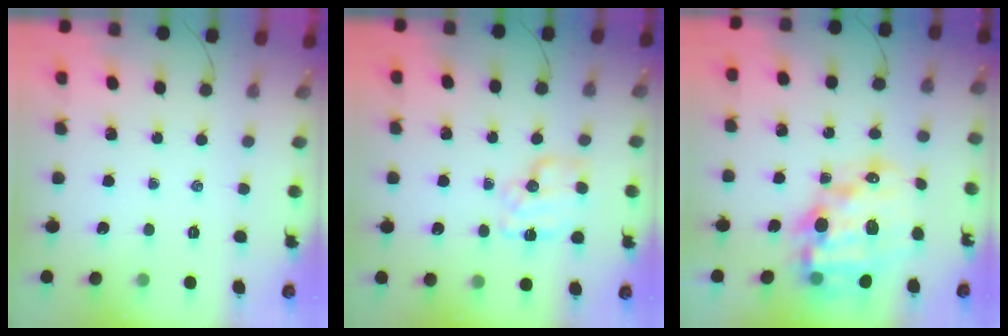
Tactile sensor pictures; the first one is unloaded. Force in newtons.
{"total": 9.7, "press": 9.7, "slide": 0.2}
{"total": 19.2, "press": 18.8, "slide": 4.1}